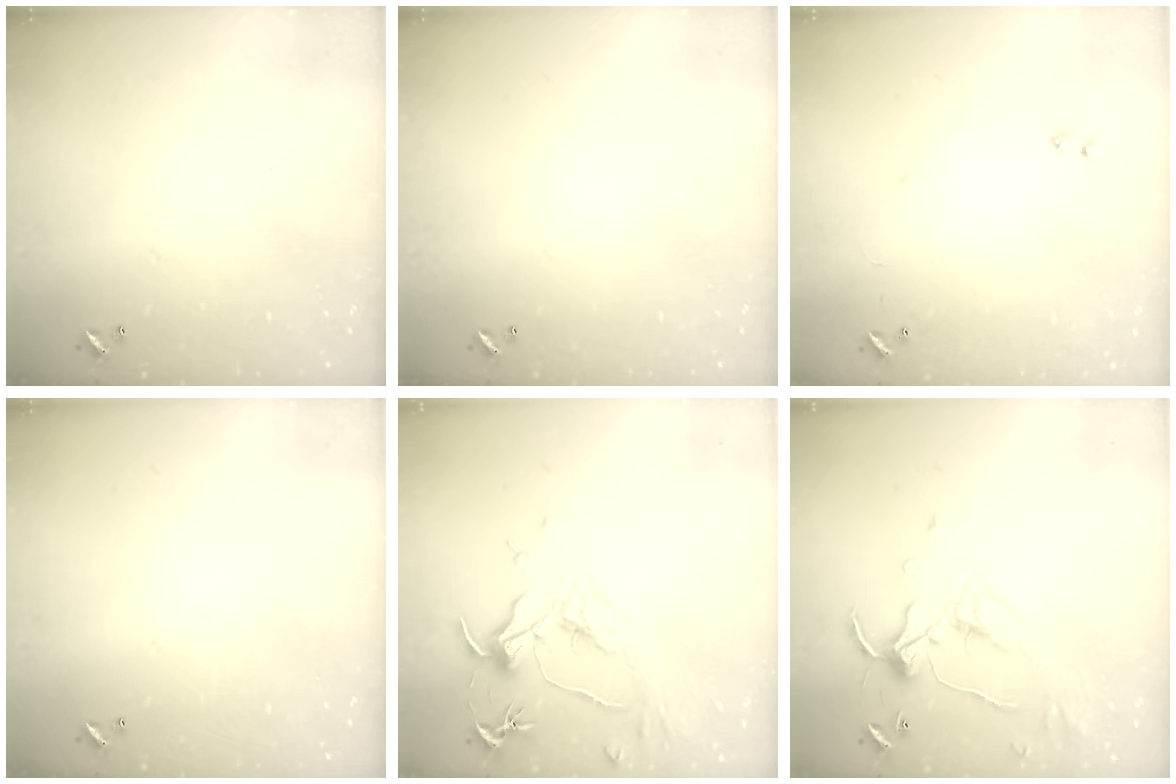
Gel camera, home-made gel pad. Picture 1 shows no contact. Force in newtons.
{"total": 0.0}
{"total": 7.4, "press": 7.3, "slide": 0.6}
{"total": 0.0}
{"total": 1.6, "press": 1.4, "slide": 0.7}
{"total": 1.7, "press": 1.5, "slide": 0.8}